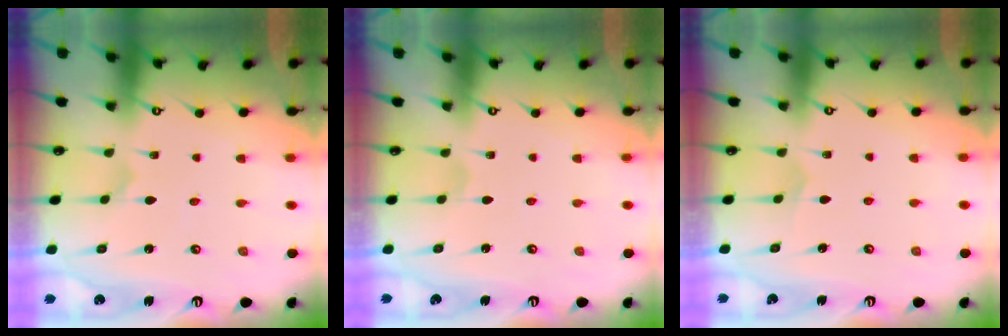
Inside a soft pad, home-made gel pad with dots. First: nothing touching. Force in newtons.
{"total": 0.7, "press": 0.7, "slide": 0.1}
{"total": 3.7, "press": 3.7, "slide": 0.3}